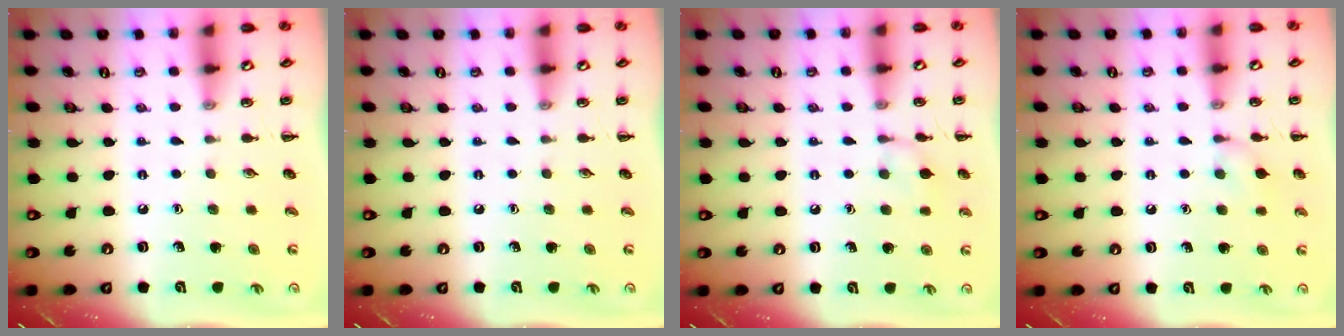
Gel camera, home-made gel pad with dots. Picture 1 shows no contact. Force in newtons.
{"total": 0.0}
{"total": 7.9, "press": 7.6, "slide": 2.3}
{"total": 6.6, "press": 6.4, "slide": 1.5}